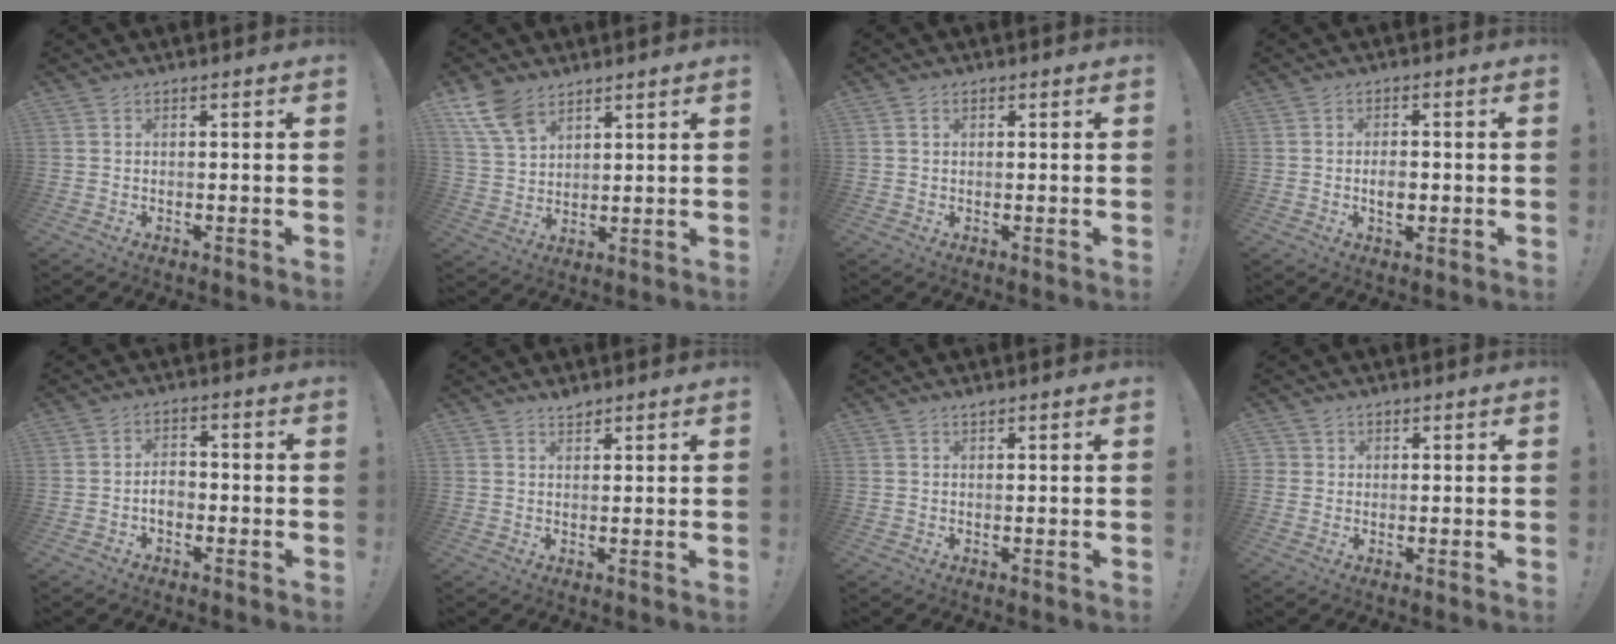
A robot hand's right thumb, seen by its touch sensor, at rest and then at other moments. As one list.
[{"total": 10.2, "force": [6.8, 5.8, 4.9], "torque": [-0.098, -0.033, 0.133]}, {"total": 1.0, "force": [0.4, 0.7, 0.4], "torque": [-0.008, 0.003, 0.008]}, {"total": 4.5, "force": [-1.0, 2.8, 3.3], "torque": [-0.036, 0.000, -0.020]}, {"total": 4.4, "force": [-1.5, 2.9, 2.9], "torque": [-0.051, 0.004, -0.030]}, {"total": 1.8, "force": [1.7, 0.4, 0.3], "torque": [0.006, -0.014, 0.030]}, {"total": 0.6, "force": [0.6, -0.1, 0.2], "torque": [0.002, -0.003, 0.010]}, {"total": 2.1, "force": [0.8, 2.0, 0.2], "torque": [-0.006, -0.003, 0.014]}]